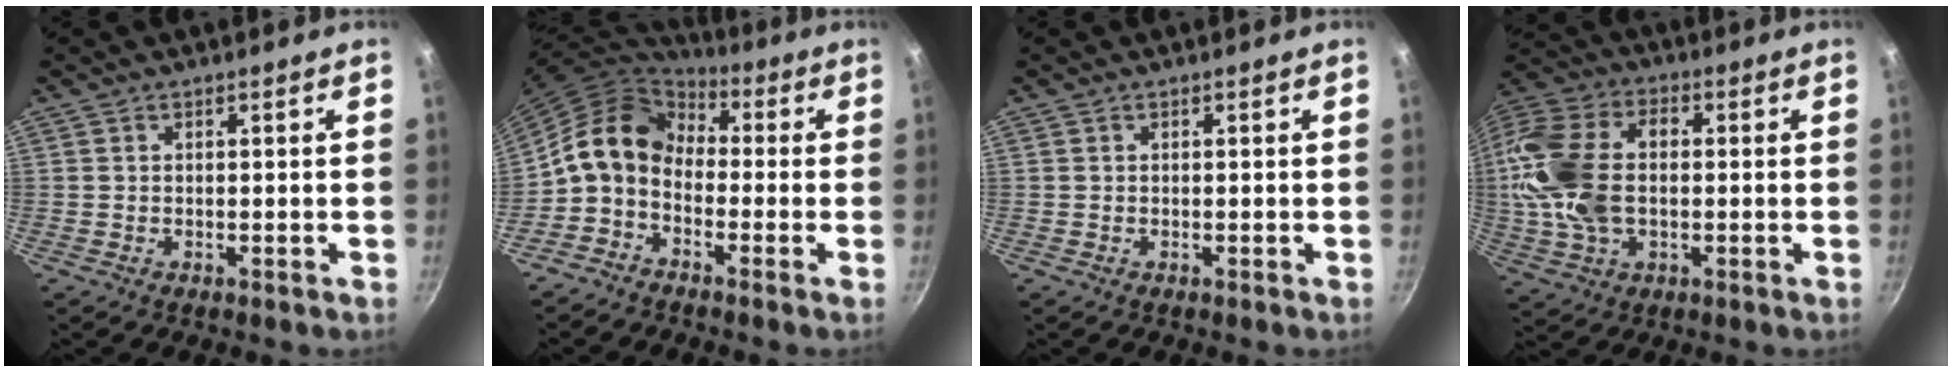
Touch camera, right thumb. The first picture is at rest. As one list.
[{"total": 11.9, "force": [-1.2, 8.9, 7.8], "torque": [-0.127, 0.049, -0.049]}, {"total": 0.0}, {"total": 18.2, "force": [0.1, 11.7, 13.9], "torque": [-0.270, 0.024, -0.009]}]